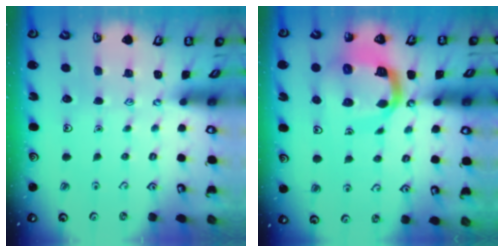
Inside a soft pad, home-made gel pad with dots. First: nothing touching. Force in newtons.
{"total": 14.0, "press": 13.9, "slide": 1.6}